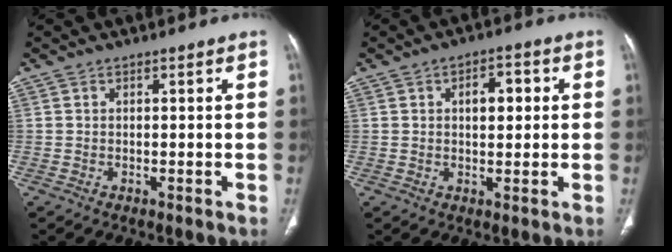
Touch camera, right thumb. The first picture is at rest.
{"total": 5.4, "force": [1.1, 3.0, 4.3], "torque": [-0.046, 0.008, 0.014]}